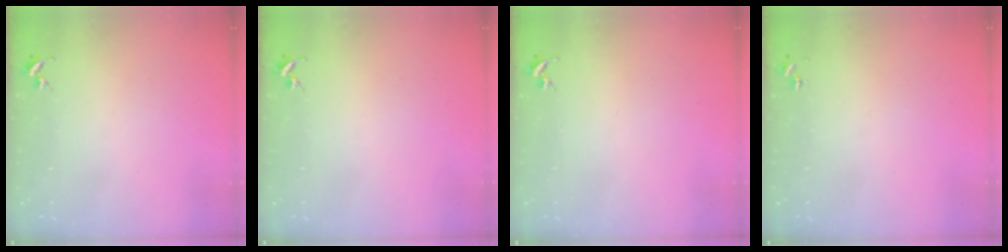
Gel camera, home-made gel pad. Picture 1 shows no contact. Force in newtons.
{"total": 0.0}
{"total": 0.0}
{"total": 0.0}